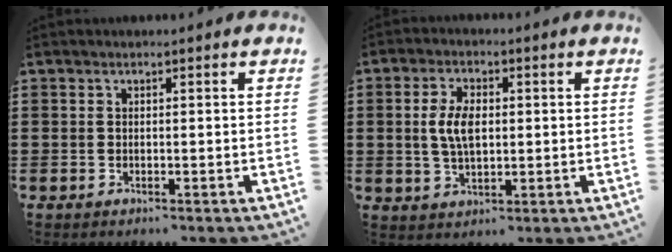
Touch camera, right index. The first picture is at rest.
{"total": 5.7, "force": [0.5, 3.0, 4.8], "torque": [-0.113, 0.007, 0.002]}